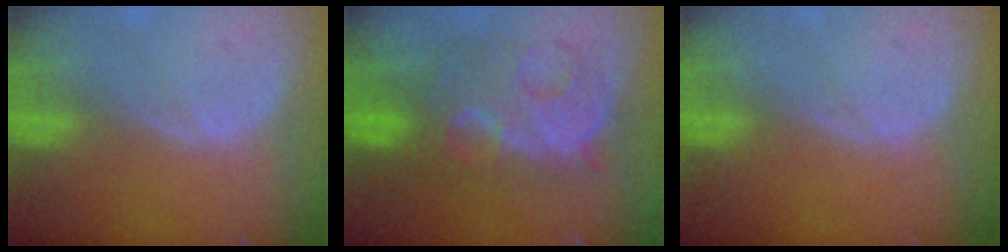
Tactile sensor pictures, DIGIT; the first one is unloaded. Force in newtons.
{"total": 9.4, "press": 9.3, "slide": 0.5}
{"total": 0.0}